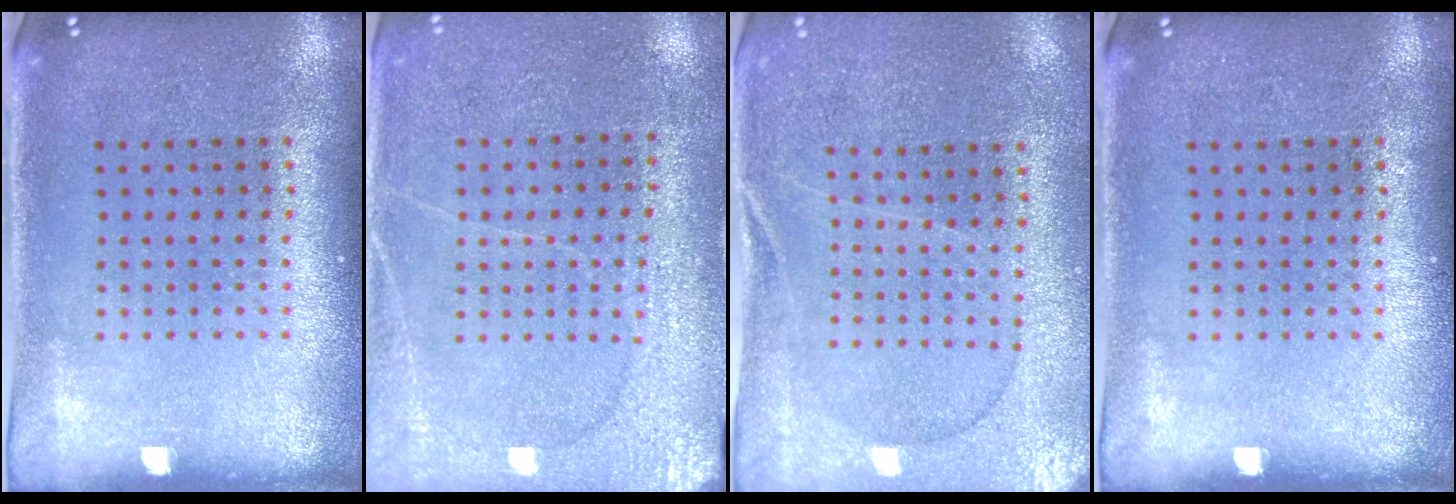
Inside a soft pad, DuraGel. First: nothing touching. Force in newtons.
{"total": 2.8, "press": 2.7, "slide": 0.7}
{"total": 0.5, "press": 0.4, "slide": 0.4}
{"total": 0.0}